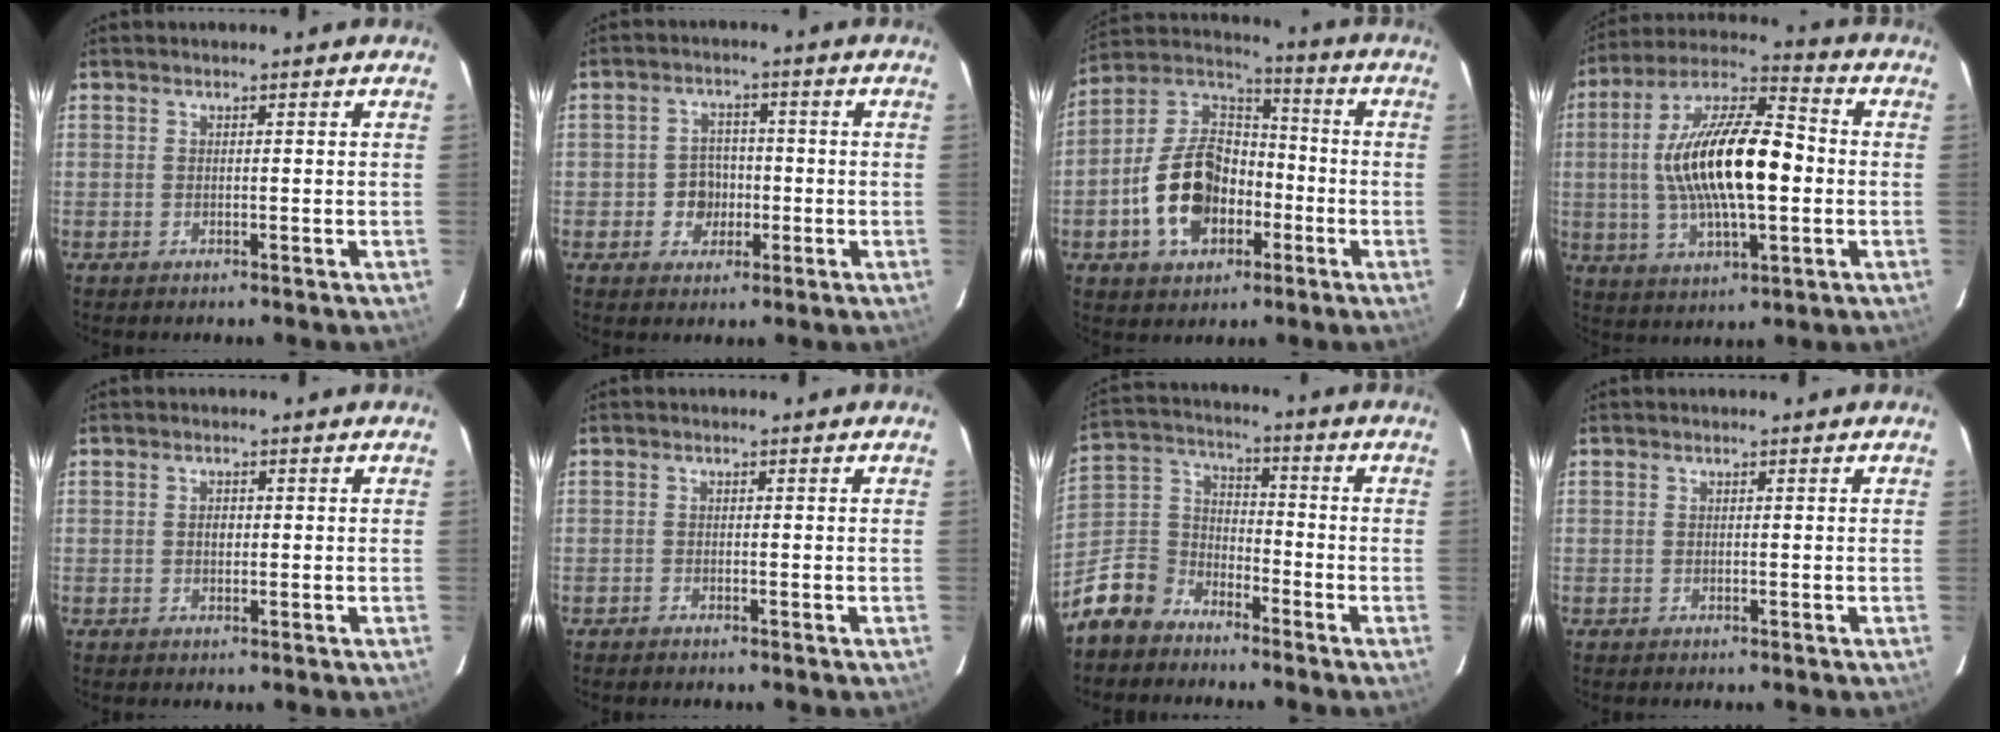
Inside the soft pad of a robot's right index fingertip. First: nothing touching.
{"total": 5.0, "force": [-1.5, 4.6, 1.2], "torque": [-0.029, 0.012, -0.017]}
{"total": 16.4, "force": [-5.2, 11.0, 11.1], "torque": [-0.240, 0.023, -0.078]}
{"total": 19.5, "force": [-0.5, 6.9, 18.2], "torque": [-0.342, 0.011, -0.013]}
{"total": 1.2, "force": [0.0, 0.9, 0.9], "torque": [-0.015, 0.004, -0.001]}
{"total": 0.7, "force": [-0.7, 0.1, 0.1], "torque": [-0.008, 0.001, -0.014]}
{"total": 11.7, "force": [-8.2, 7.6, 3.7], "torque": [-0.103, 0.036, -0.156]}
{"total": 0.0}